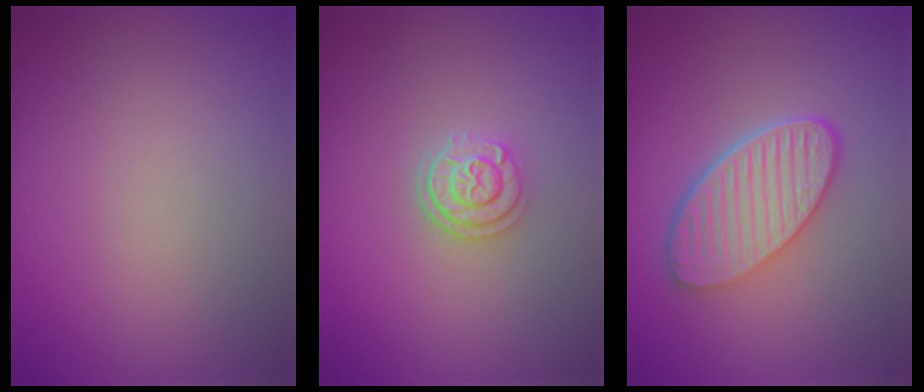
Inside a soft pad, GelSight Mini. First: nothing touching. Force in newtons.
{"total": 2.4, "press": 2.1, "slide": 1.1}
{"total": 5.6, "press": 4.4, "slide": 3.5}